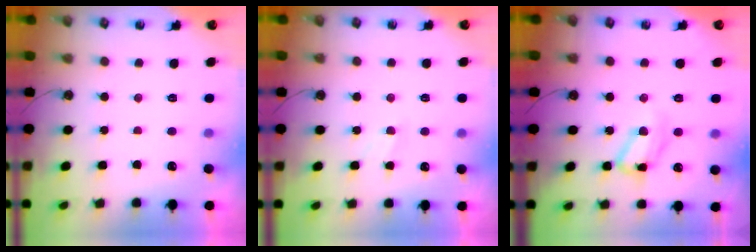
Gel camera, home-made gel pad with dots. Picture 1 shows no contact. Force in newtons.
{"total": 6.7, "press": 6.6, "slide": 0.7}
{"total": 10.7, "press": 10.7, "slide": 0.1}